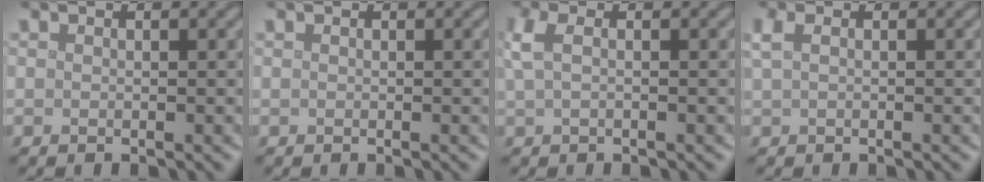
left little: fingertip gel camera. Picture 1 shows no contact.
{"total": 0.0}
{"total": 2.3, "force": [0.7, 0.9, 2.0], "torque": [-0.044, 0.009, 0.009]}
{"total": 1.4, "force": [0.6, 0.5, 1.2], "torque": [-0.024, 0.008, 0.010]}